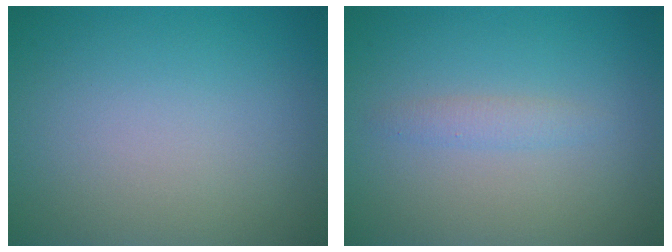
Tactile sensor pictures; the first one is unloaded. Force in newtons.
{"total": 1.2, "press": 1.2, "slide": 0.0}